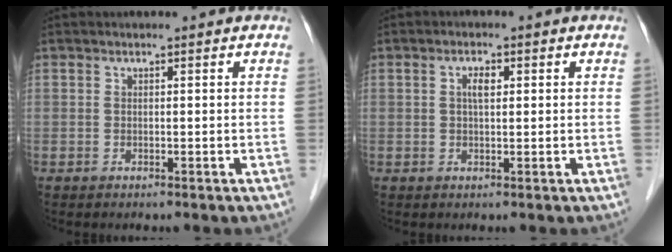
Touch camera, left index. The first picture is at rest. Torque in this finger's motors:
{"motor_torque": [0.00, 0.00, 0.00, 0.01]}